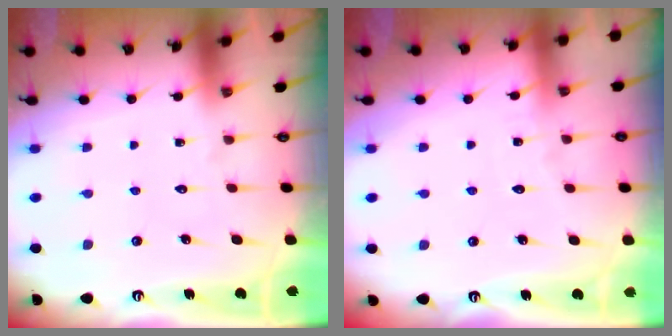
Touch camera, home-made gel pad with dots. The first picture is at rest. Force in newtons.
{"total": 2.2, "press": 2.1, "slide": 0.3}